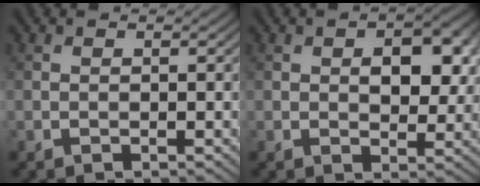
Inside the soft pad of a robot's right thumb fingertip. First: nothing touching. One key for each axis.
{"total": 6.4, "fx": 1.2, "fy": 3.7, "fz": 5.1, "tx": -0.068, "ty": 0.000, "tz": 0.020}